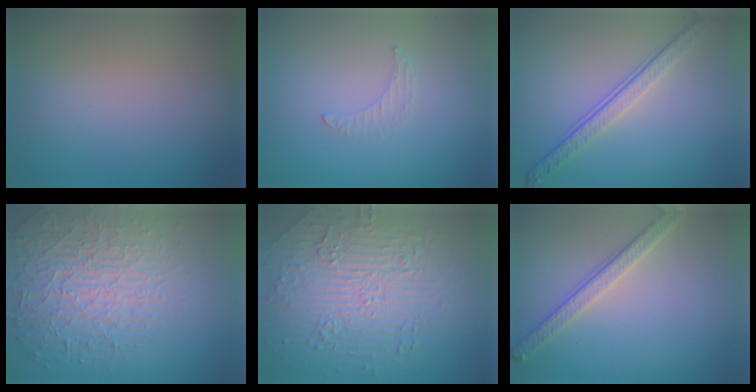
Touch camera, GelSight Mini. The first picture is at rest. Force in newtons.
{"total": 1.1, "press": 1.1, "slide": 0.3}
{"total": 4.3, "press": 3.0, "slide": 3.1}
{"total": 7.2, "press": 5.2, "slide": 4.9}
{"total": 5.3, "press": 5.0, "slide": 1.6}
{"total": 2.8, "press": 2.7, "slide": 0.7}